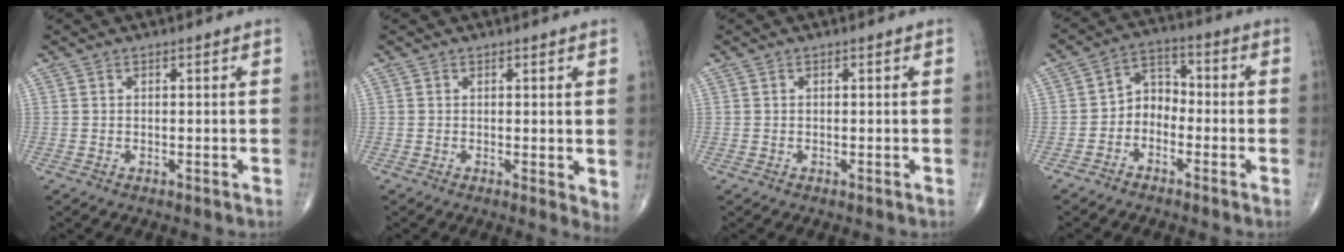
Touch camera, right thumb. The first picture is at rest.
{"total": 2.9, "force": [0.3, 1.2, 2.7], "torque": [-0.038, -0.011, 0.002]}
{"total": 0.0}
{"total": 5.7, "force": [-2.3, 4.3, 3.0], "torque": [-0.029, 0.034, -0.055]}